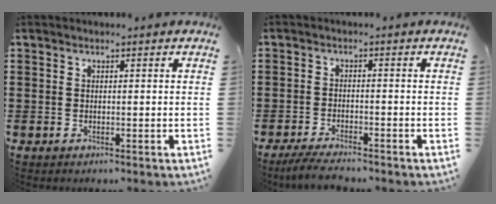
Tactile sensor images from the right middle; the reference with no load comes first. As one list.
[{"total": 3.5, "force": [-3.2, 0.3, 1.3], "torque": [-0.035, -0.006, -0.067]}]